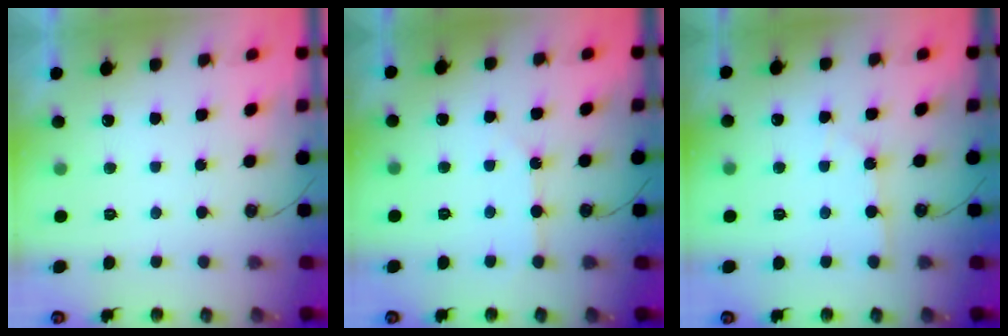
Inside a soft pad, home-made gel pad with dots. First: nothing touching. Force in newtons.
{"total": 3.3, "press": 3.3, "slide": 0.6}
{"total": 1.4, "press": 1.4, "slide": 0.2}